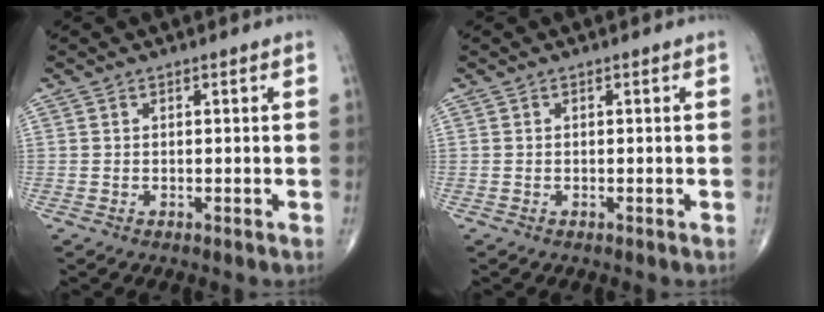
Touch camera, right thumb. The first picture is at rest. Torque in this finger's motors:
{"motor_torque": [0.03, 0.02, -0.09, 0.03, 0.01]}